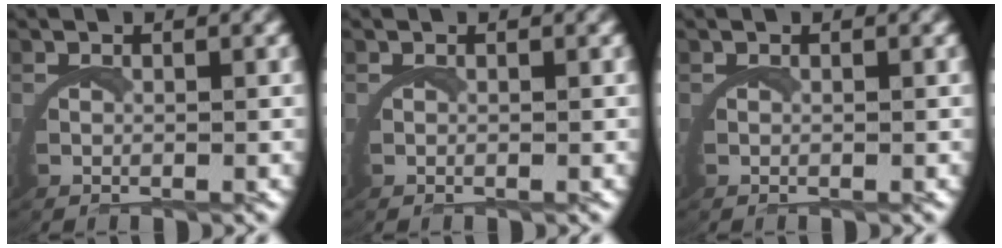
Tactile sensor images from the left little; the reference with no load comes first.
{"total": 0.0}
{"total": 0.0}